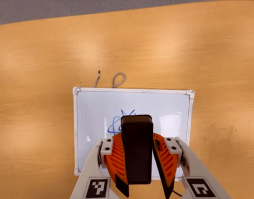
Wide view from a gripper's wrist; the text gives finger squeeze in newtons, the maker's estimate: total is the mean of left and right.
{"total": 9.8, "left": 9.4, "right": 10.2}